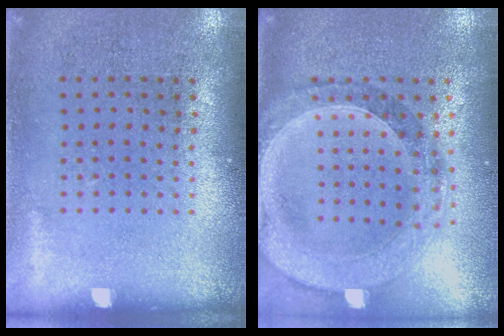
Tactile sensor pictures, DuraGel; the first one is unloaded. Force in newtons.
{"total": 1.5, "press": 1.4, "slide": 0.4}